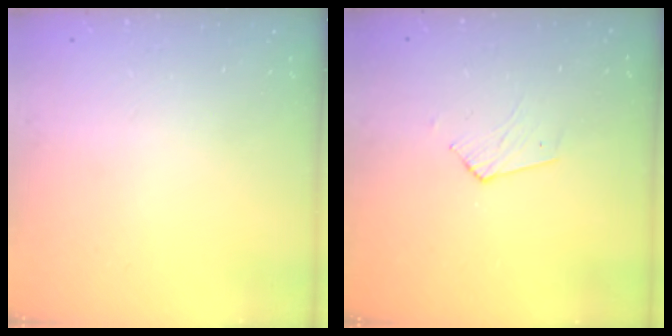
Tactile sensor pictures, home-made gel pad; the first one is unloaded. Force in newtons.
{"total": 2.6, "press": 2.6, "slide": 0.2}